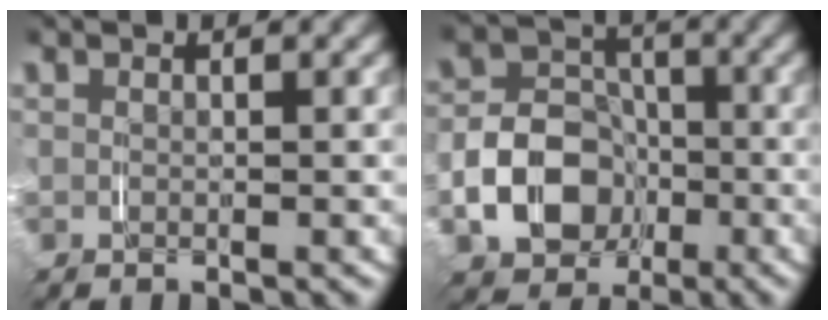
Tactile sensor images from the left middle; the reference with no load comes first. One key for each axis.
{"total": 7.2, "fx": -2.6, "fy": 6.1, "fz": 2.9, "tx": -0.046, "ty": -0.015, "tz": -0.048}